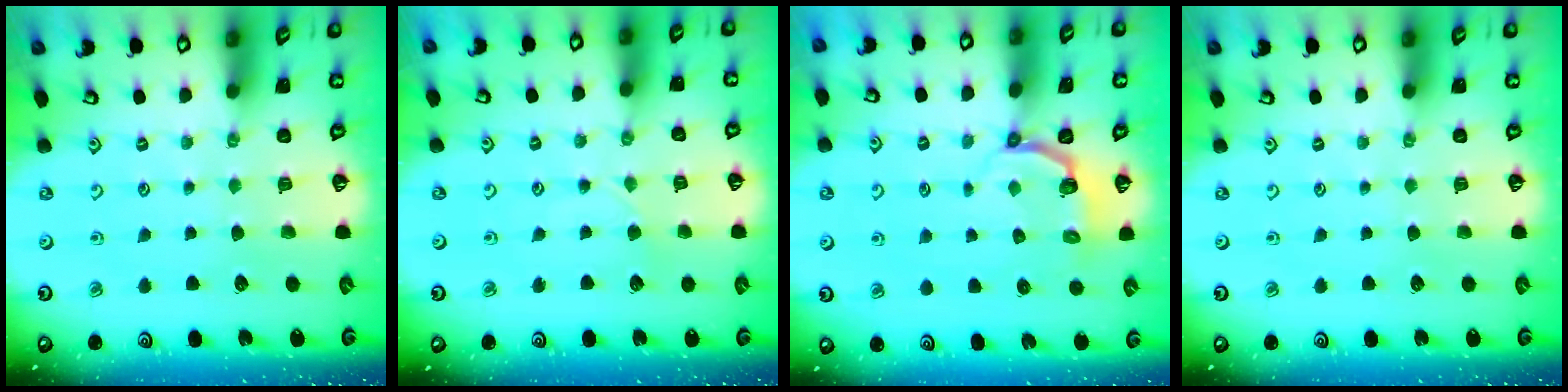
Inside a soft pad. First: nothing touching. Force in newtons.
{"total": 2.2, "press": 2.2, "slide": 0.3}
{"total": 3.6, "press": 2.6, "slide": 2.5}
{"total": 0.0}